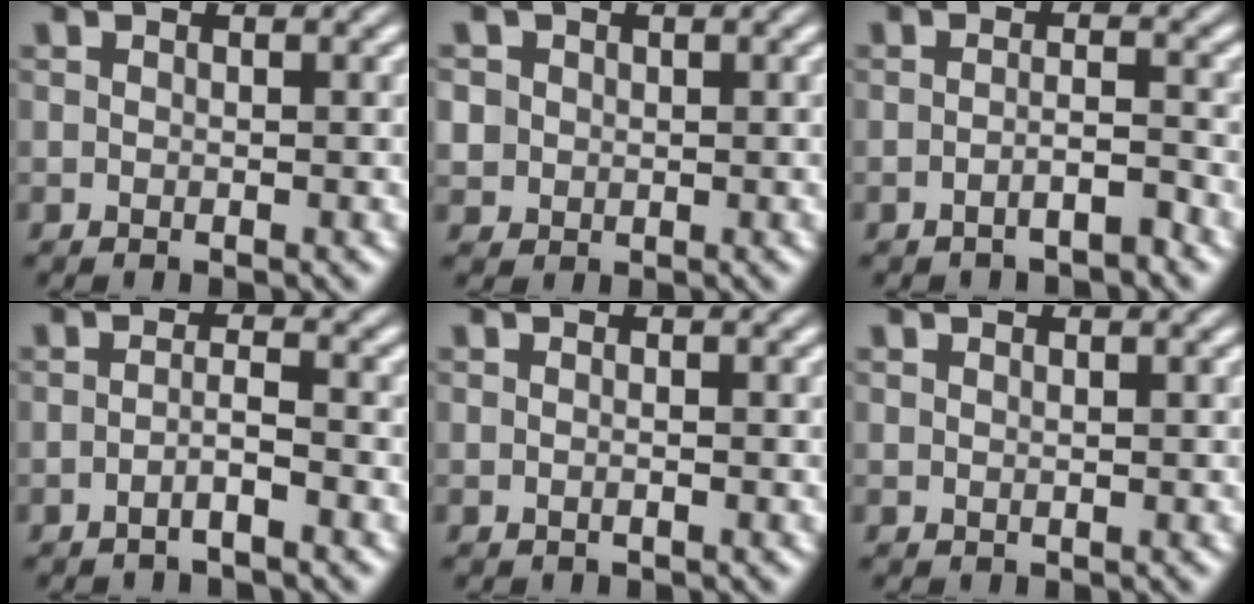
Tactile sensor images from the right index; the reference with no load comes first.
{"total": 2.3, "force": [1.0, 2.0, 0.4], "torque": [-0.021, -0.007, 0.017]}
{"total": 2.0, "force": [-1.7, 0.3, 1.1], "torque": [-0.015, -0.008, -0.030]}
{"total": 1.5, "force": [-1.1, -0.1, 1.1], "torque": [-0.021, -0.009, -0.018]}
{"total": 0.0}
{"total": 0.8, "force": [0.7, 0.3, -0.3], "torque": [0.000, -0.001, 0.012]}